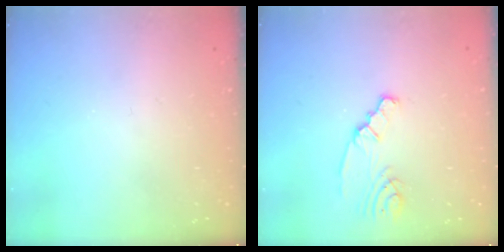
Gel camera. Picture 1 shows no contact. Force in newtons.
{"total": 2.5, "press": 2.5, "slide": 0.3}